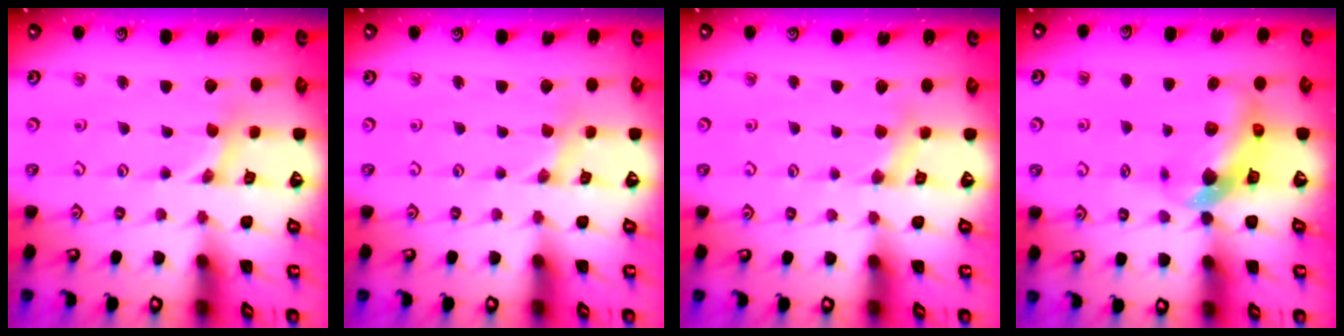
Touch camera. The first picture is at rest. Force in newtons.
{"total": 0.0}
{"total": 4.3, "press": 4.3, "slide": 0.6}
{"total": 8.8, "press": 8.7, "slide": 1.4}